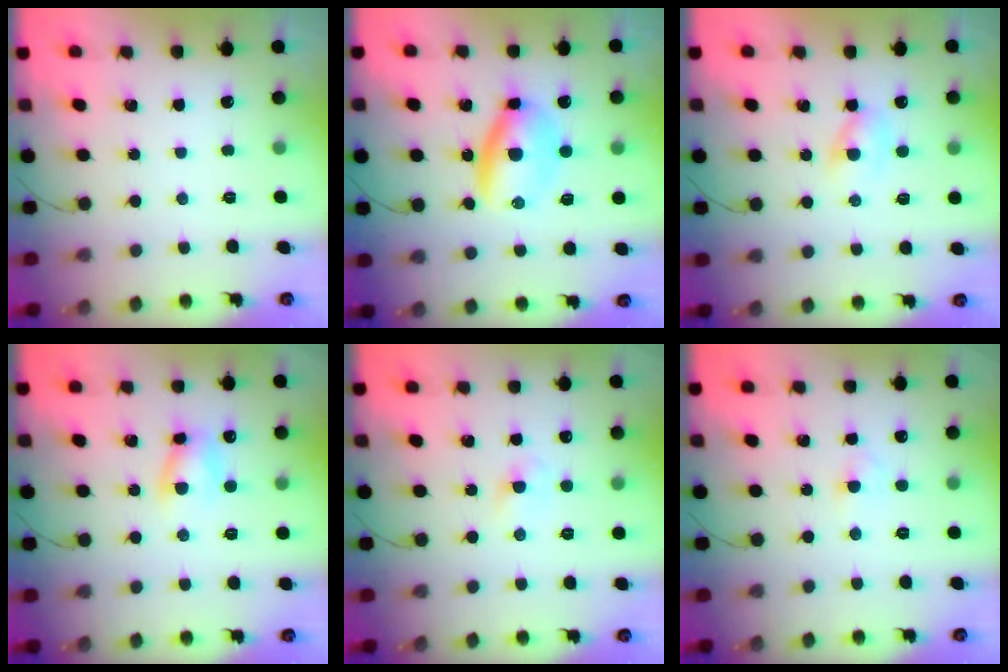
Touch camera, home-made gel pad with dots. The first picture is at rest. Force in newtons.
{"total": 6.9, "press": 6.7, "slide": 1.9}
{"total": 2.6, "press": 2.4, "slide": 1.0}
{"total": 6.4, "press": 6.3, "slide": 1.1}
{"total": 2.7, "press": 2.5, "slide": 1.1}
{"total": 2.5, "press": 2.3, "slide": 0.9}